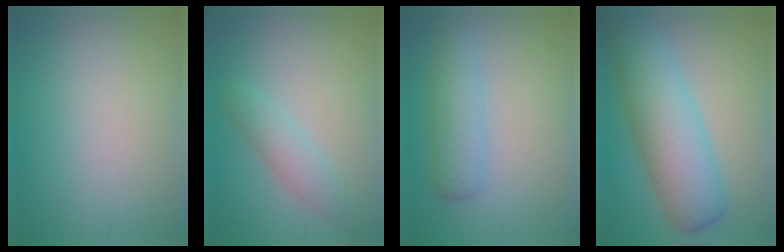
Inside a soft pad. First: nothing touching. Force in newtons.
{"total": 2.5, "press": 2.5, "slide": 0.1}
{"total": 3.4, "press": 3.4, "slide": 0.1}
{"total": 8.0, "press": 8.0, "slide": 0.2}